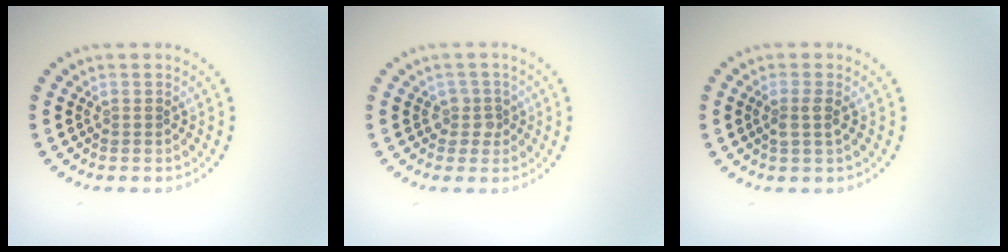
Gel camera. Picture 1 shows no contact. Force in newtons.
{"total": 1.4, "press": 1.2, "slide": 0.8}
{"total": 1.5, "press": 1.2, "slide": 0.9}